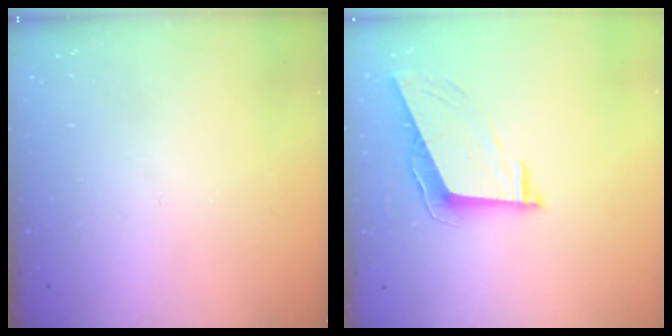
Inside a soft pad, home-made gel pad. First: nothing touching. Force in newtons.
{"total": 8.5, "press": 8.2, "slide": 2.2}